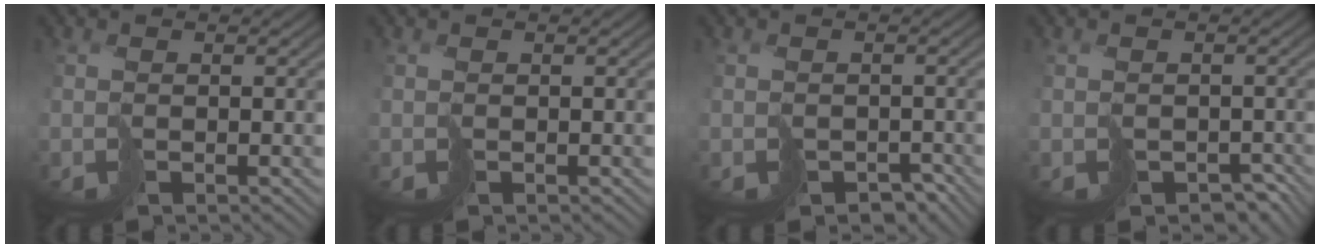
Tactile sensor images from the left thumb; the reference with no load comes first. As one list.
[{"total": 0.0}, {"total": 2.9, "force": [-2.0, 1.8, 1.0], "torque": [-0.024, -0.010, -0.031]}, {"total": 3.2, "force": [-2.1, 2.1, 1.2], "torque": [-0.029, -0.012, -0.027]}]